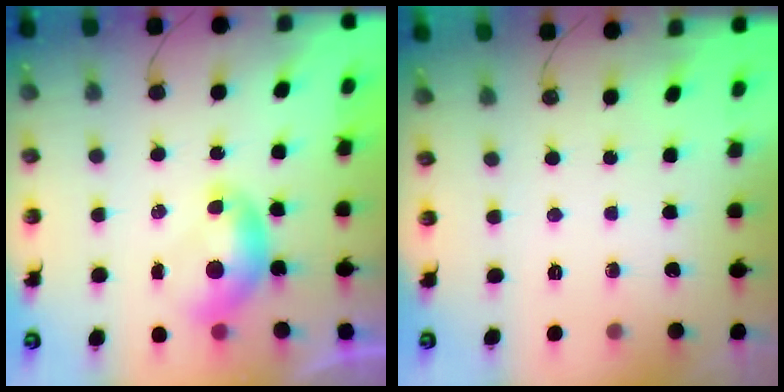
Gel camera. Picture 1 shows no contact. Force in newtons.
{"total": 0.0}